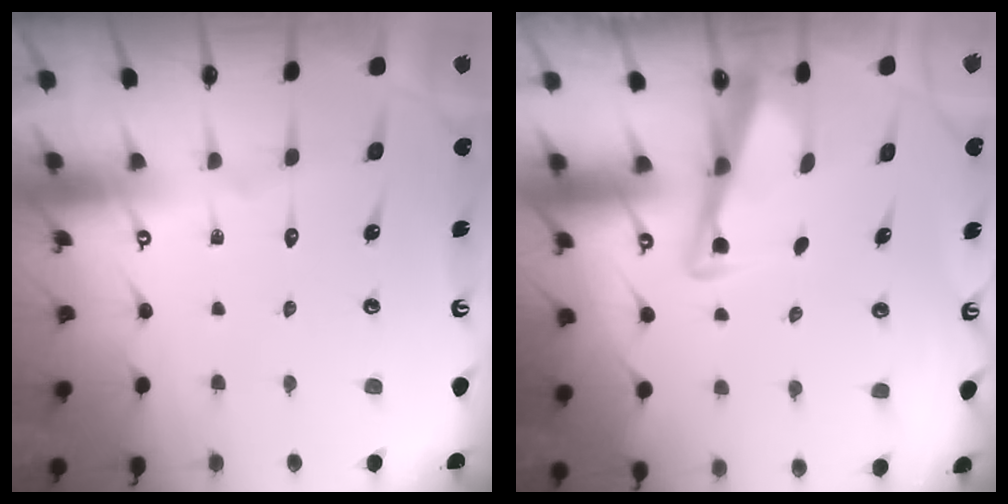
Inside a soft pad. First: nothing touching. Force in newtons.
{"total": 3.5, "press": 3.5, "slide": 0.3}